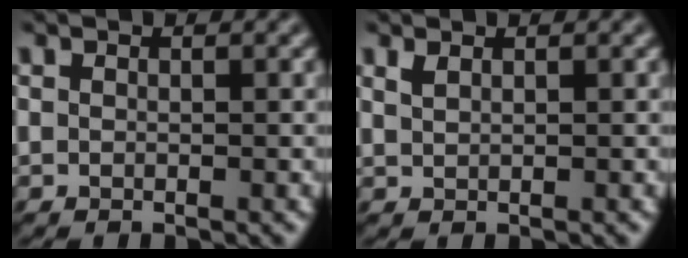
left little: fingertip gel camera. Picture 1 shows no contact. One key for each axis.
{"total": 0.6, "fx": 0.4, "fy": -0.2, "fz": 0.4, "tx": -0.008, "ty": -0.001, "tz": 0.009}